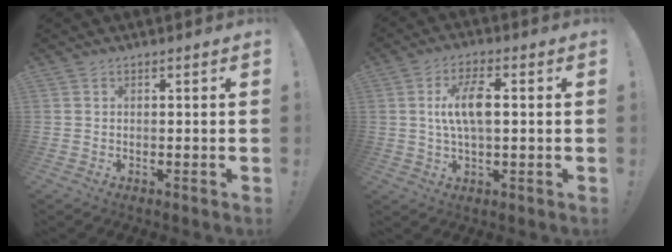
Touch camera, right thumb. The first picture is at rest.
{"total": 9.4, "force": [0.9, 3.9, 8.5], "torque": [-0.158, 0.004, 0.011]}